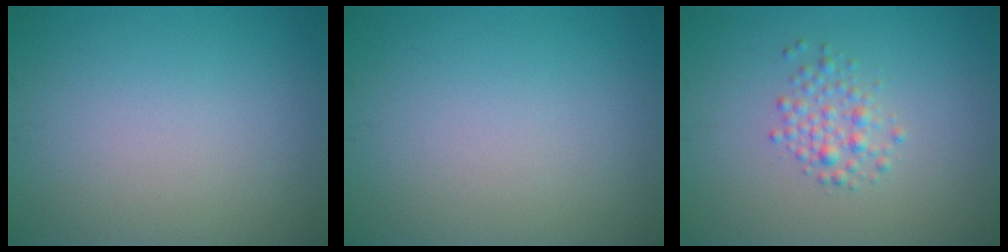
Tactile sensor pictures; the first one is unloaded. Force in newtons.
{"total": 0.0}
{"total": 2.0, "press": 2.0, "slide": 0.0}